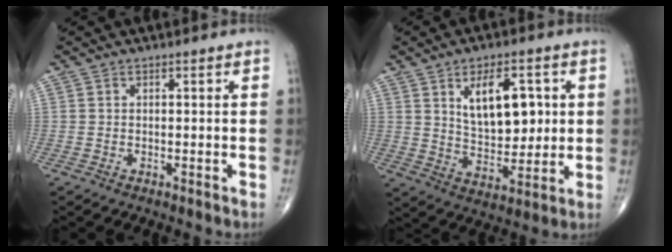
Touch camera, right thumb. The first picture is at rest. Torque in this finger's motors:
{"motor_torque": [0.02, 0.17, 0.27, 0.13, 0.19]}